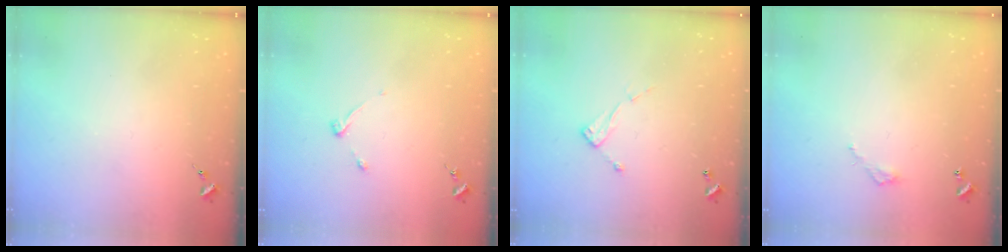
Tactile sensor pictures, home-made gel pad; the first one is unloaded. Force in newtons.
{"total": 3.8, "press": 3.8, "slide": 0.5}
{"total": 7.1, "press": 7.1, "slide": 0.3}
{"total": 3.2, "press": 3.1, "slide": 0.2}